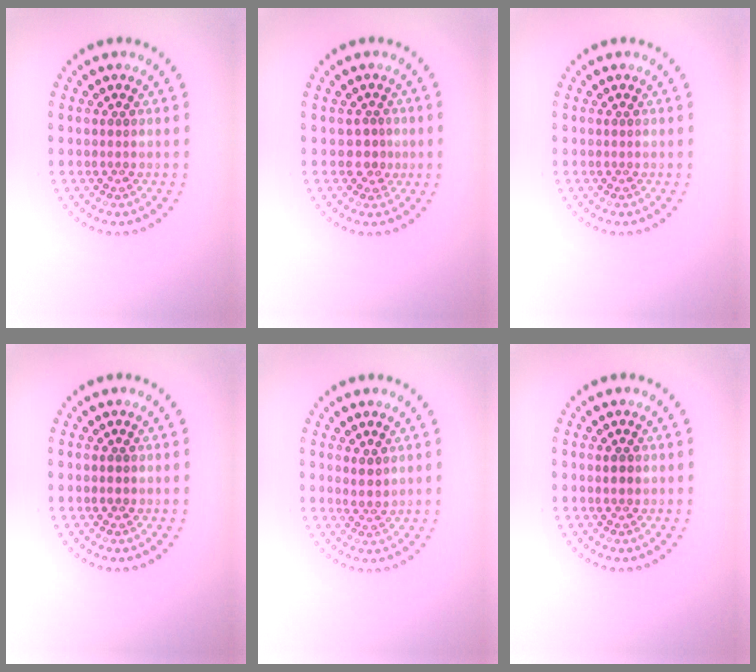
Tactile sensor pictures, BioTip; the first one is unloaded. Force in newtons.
{"total": 1.7, "press": 1.2, "slide": 1.2}
{"total": 0.0}
{"total": 0.9, "press": 0.9, "slide": 0.1}
{"total": 1.4, "press": 1.1, "slide": 0.9}
{"total": 0.9, "press": 0.8, "slide": 0.3}